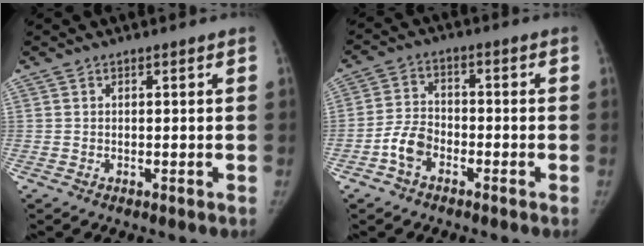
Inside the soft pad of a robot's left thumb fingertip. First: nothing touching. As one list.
[{"total": 5.9, "force": [-3.1, 3.8, 3.2], "torque": [-0.054, 0.024, -0.066]}]